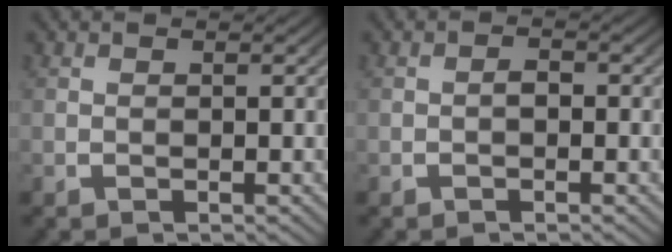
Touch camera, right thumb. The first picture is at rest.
{"total": 0.9, "force": [-0.5, 0.6, 0.5], "torque": [-0.011, 0.001, -0.010]}